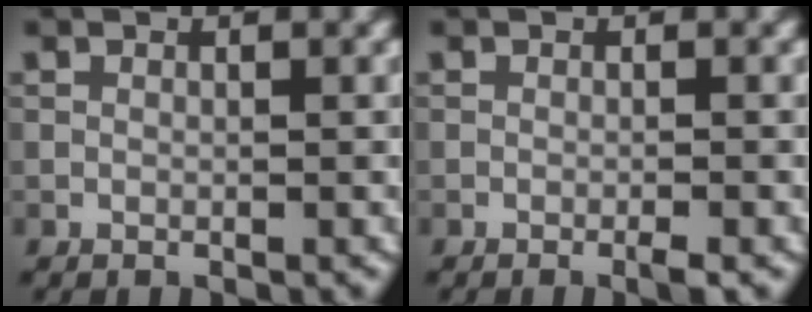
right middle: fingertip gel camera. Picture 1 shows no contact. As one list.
[{"total": 1.1, "force": [-0.5, 0.1, 0.9], "torque": [-0.013, -0.006, -0.011]}]